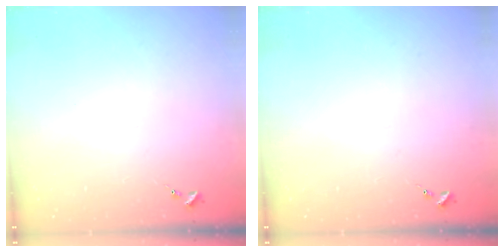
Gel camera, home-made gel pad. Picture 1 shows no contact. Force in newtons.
{"total": 0.0}